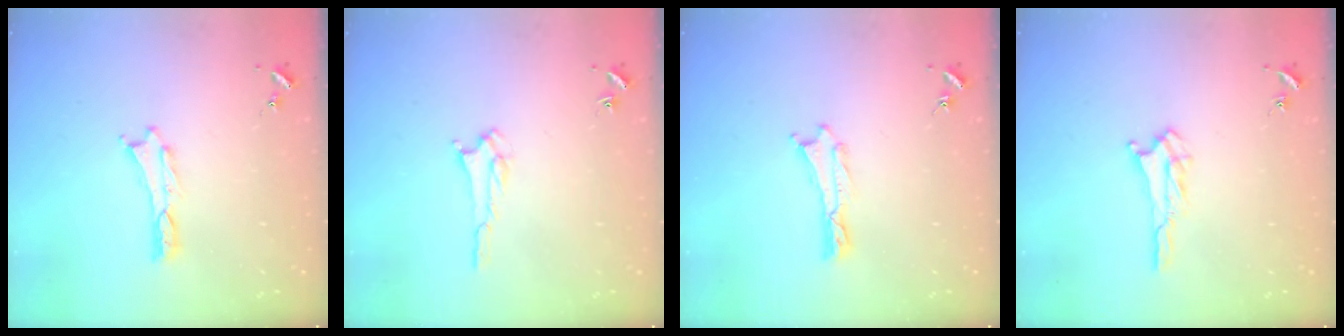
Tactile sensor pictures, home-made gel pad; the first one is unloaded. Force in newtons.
{"total": 1.5, "press": 1.5, "slide": 0.2}
{"total": 0.0}
{"total": 1.7, "press": 1.7, "slide": 0.2}